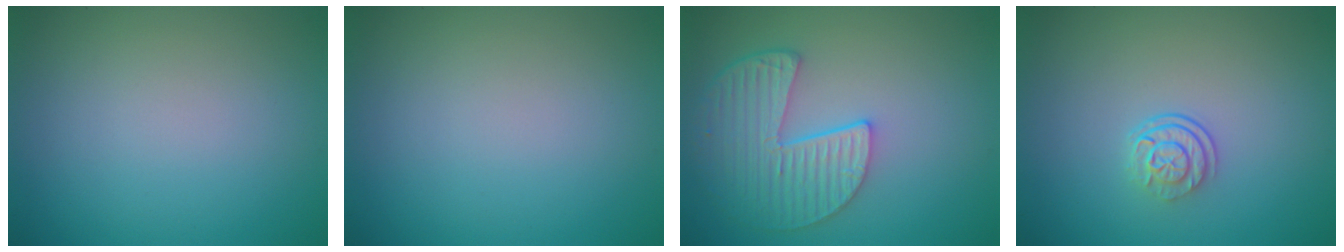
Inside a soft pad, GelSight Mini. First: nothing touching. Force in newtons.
{"total": 0.0}
{"total": 5.3, "press": 4.3, "slide": 3.1}
{"total": 2.5, "press": 1.8, "slide": 1.8}